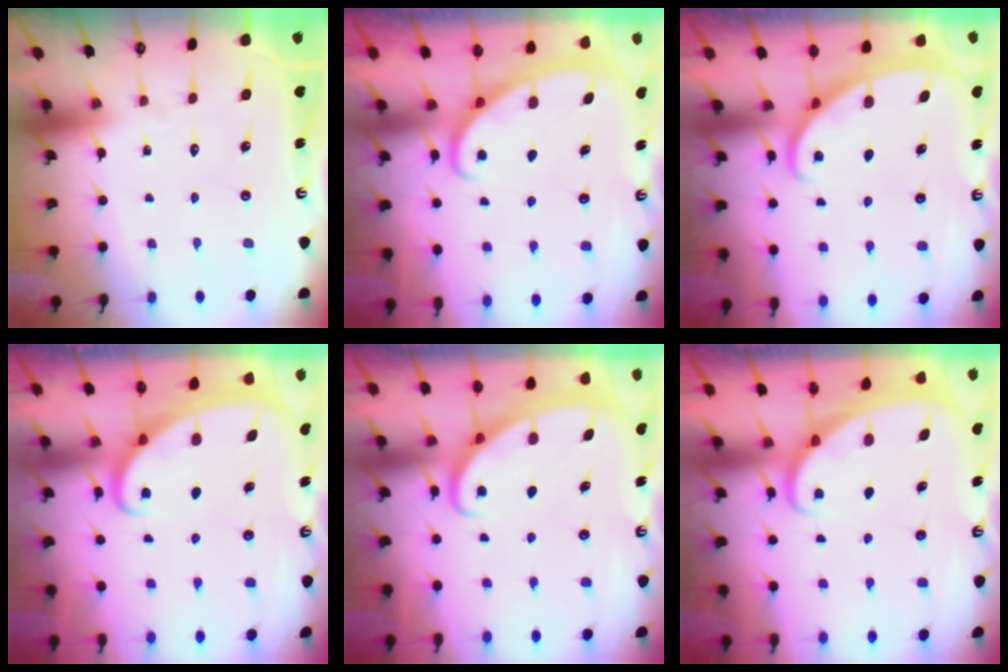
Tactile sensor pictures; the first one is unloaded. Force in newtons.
{"total": 2.7, "press": 2.7, "slide": 0.3}
{"total": 2.5, "press": 2.5, "slide": 0.2}
{"total": 2.4, "press": 2.4, "slide": 0.4}
{"total": 2.9, "press": 2.8, "slide": 0.3}
{"total": 1.7, "press": 1.6, "slide": 0.2}